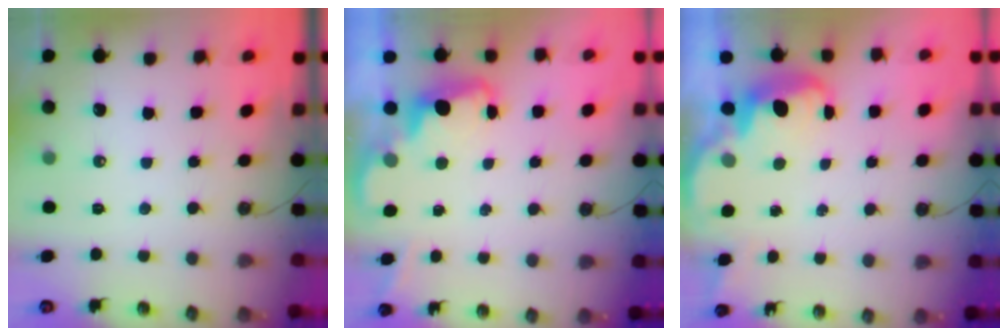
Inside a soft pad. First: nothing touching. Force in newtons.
{"total": 1.9, "press": 1.9, "slide": 0.6}
{"total": 2.7, "press": 2.6, "slide": 0.7}